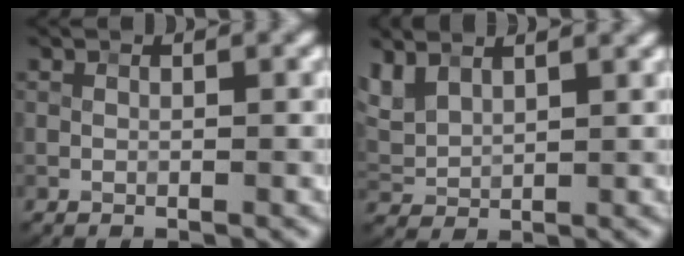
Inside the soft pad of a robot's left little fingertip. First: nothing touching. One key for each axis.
{"total": 3.8, "fx": 2.7, "fy": 1.8, "fz": 1.9, "tx": -0.056, "ty": 0.010, "tz": 0.059}